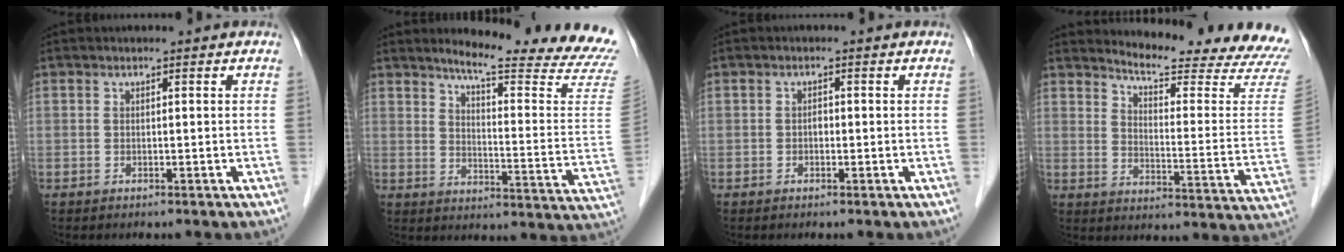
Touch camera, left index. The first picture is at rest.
{"total": 19.8, "force": [18.2, -1.0, 7.7], "torque": [-0.115, -0.122, 0.216]}
{"total": 0.8, "force": [-0.3, 0.5, 0.6], "torque": [-0.009, 0.001, -0.008]}
{"total": 19.1, "force": [18.3, -0.2, 5.2], "torque": [-0.081, -0.129, 0.216]}